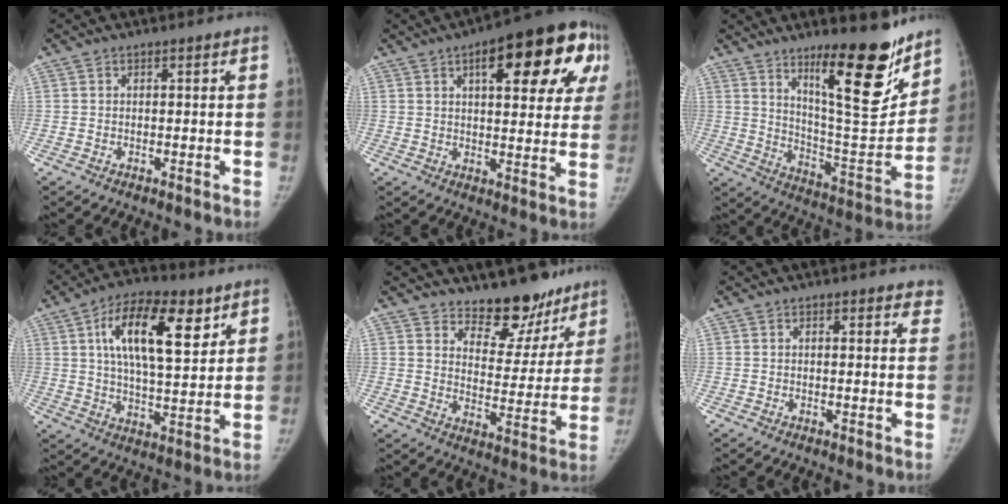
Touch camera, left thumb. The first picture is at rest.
{"total": 20.9, "force": [8.1, 7.8, 17.7], "torque": [-0.198, 0.011, 0.101]}
{"total": 19.8, "force": [13.3, 4.7, 14.0], "torque": [-0.164, -0.105, 0.216]}
{"total": 17.1, "force": [7.2, 7.3, 13.8], "torque": [-0.201, -0.019, 0.118]}
{"total": 13.0, "force": [10.8, 6.0, 3.9], "torque": [0.002, -0.090, 0.154]}
{"total": 3.9, "force": [3.0, 1.5, 1.9], "torque": [0.010, -0.006, 0.024]}